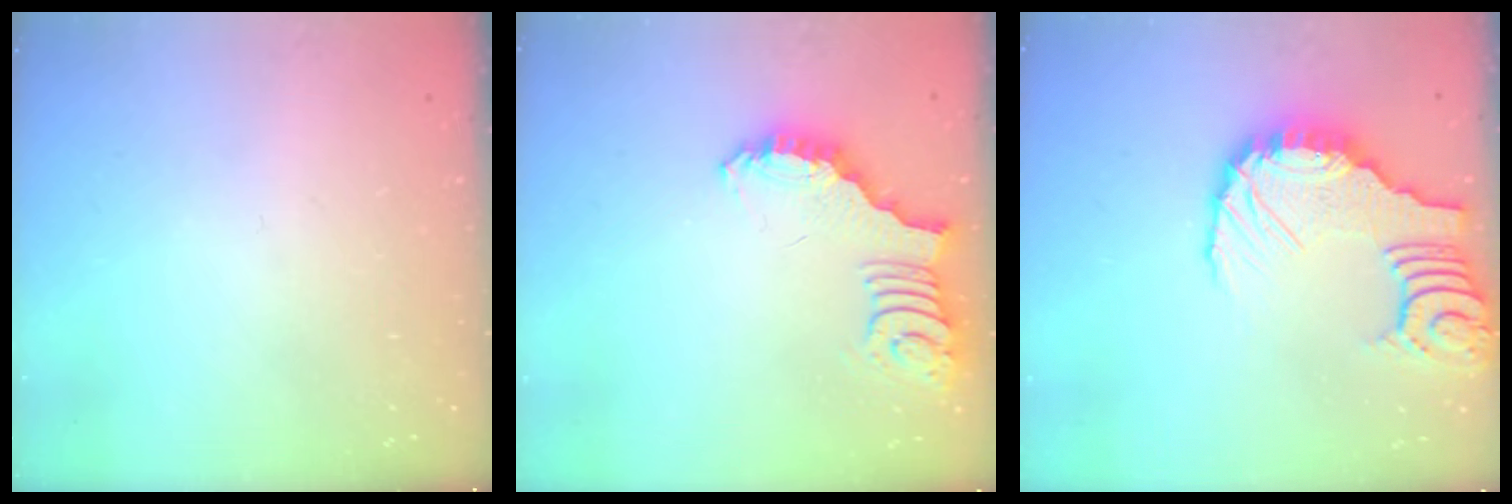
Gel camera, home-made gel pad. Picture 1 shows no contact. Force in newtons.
{"total": 2.5, "press": 2.5, "slide": 0.5}
{"total": 11.8, "press": 11.7, "slide": 1.4}